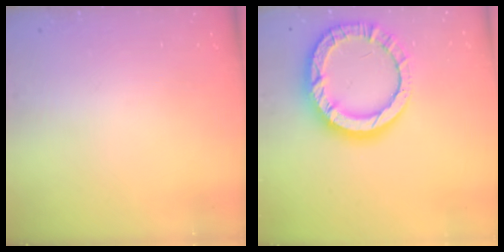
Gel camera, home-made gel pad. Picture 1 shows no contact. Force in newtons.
{"total": 16.4, "press": 16.3, "slide": 1.9}